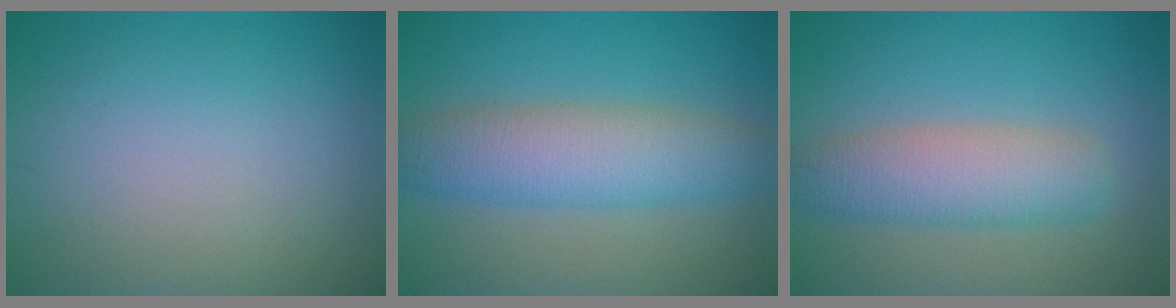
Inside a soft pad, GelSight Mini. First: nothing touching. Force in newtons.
{"total": 6.3, "press": 6.3, "slide": 0.3}
{"total": 5.2, "press": 5.2, "slide": 0.2}